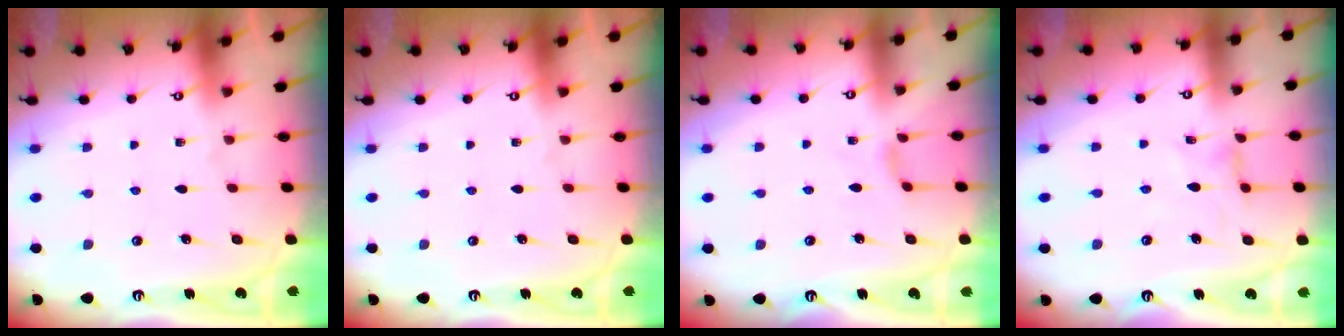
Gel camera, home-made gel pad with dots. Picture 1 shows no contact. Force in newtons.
{"total": 0.0}
{"total": 1.8, "press": 1.8, "slide": 0.4}
{"total": 0.9, "press": 0.9, "slide": 0.3}